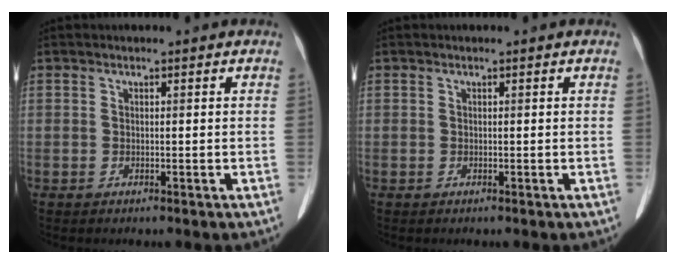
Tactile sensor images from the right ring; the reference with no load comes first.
{"total": 0.0}